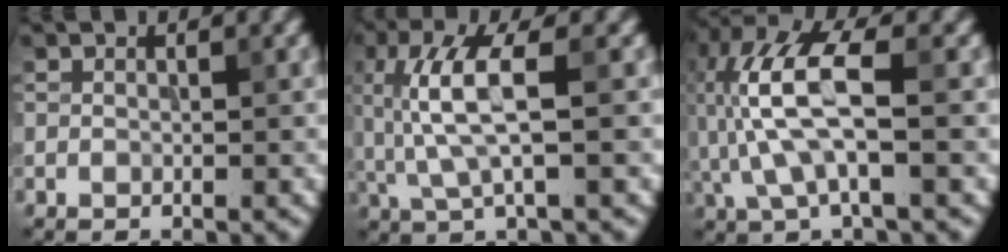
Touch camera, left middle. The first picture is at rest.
{"total": 5.4, "force": [0.6, 1.4, 5.1], "torque": [-0.120, 0.004, 0.013]}
{"total": 8.1, "force": [0.2, 3.1, 7.5], "torque": [-0.179, 0.019, -0.001]}